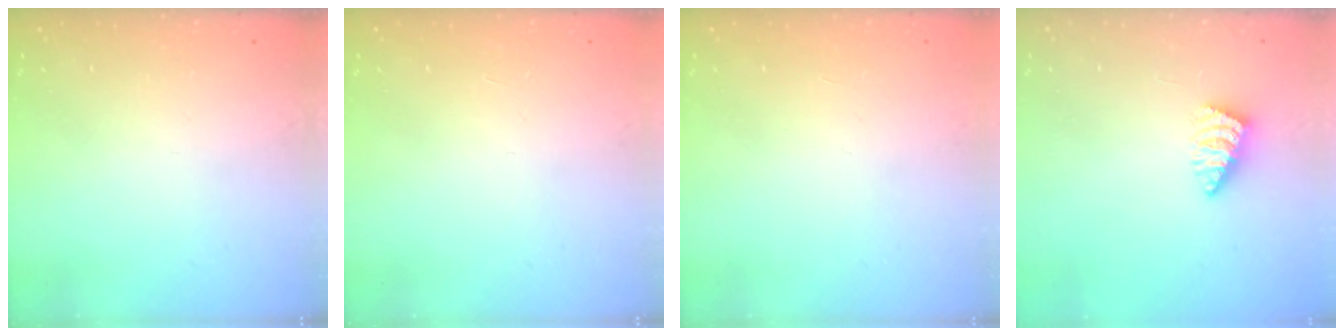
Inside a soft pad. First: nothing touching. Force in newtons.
{"total": 0.0}
{"total": 0.0}
{"total": 2.6, "press": 2.6, "slide": 0.4}